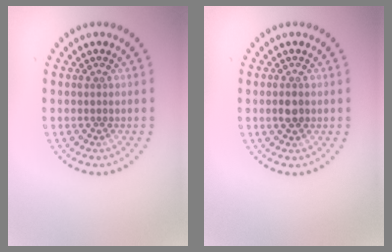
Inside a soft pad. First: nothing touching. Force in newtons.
{"total": 1.4, "press": 1.3, "slide": 0.3}